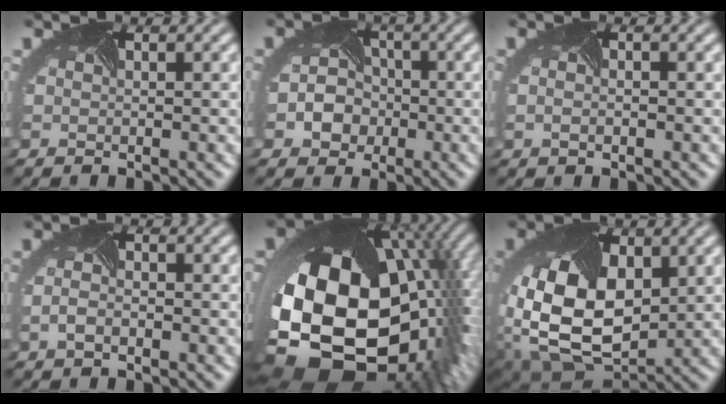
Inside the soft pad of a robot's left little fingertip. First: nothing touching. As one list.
[{"total": 3.5, "force": [-1.1, 3.0, 1.4], "torque": [-0.012, -0.002, -0.018]}, {"total": 2.1, "force": [0.1, 1.5, 1.5], "torque": [-0.013, 0.005, -0.009]}, {"total": 1.5, "force": [-0.8, 0.8, 1.1], "torque": [-0.028, -0.006, -0.013]}, {"total": 21.1, "force": [-1.0, 14.3, 15.5], "torque": [-0.325, -0.074, 0.019]}, {"total": 12.9, "force": [0.3, 8.5, 9.7], "torque": [-0.212, -0.034, 0.018]}]